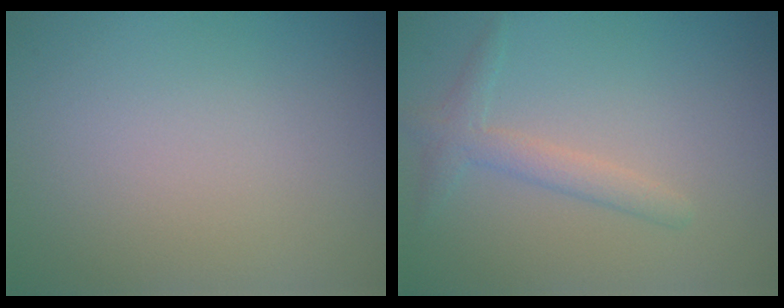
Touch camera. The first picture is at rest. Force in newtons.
{"total": 2.1, "press": 2.1, "slide": 0.1}